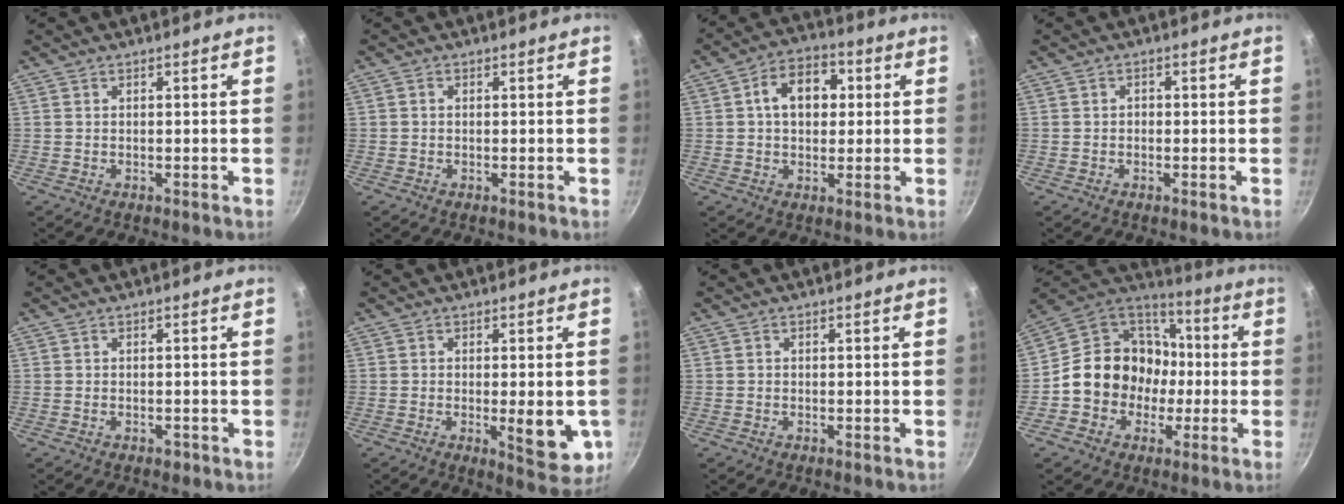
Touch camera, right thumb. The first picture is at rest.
{"total": 0.7, "force": [0.0, 0.6, 0.4], "torque": [-0.007, 0.005, 0.000]}
{"total": 9.9, "force": [1.7, 7.1, 6.7], "torque": [-0.067, 0.015, 0.014]}
{"total": 0.8, "force": [-0.3, 0.7, 0.3], "torque": [-0.004, 0.003, -0.005]}
{"total": 1.1, "force": [-0.6, 0.7, 0.6], "torque": [-0.010, 0.003, -0.006]}
{"total": 8.8, "force": [-1.4, 3.2, 8.1], "torque": [-0.090, -0.010, -0.012]}
{"total": 0.0}
{"total": 17.4, "force": [-1.9, 15.2, 8.2], "torque": [-0.099, 0.048, -0.037]}